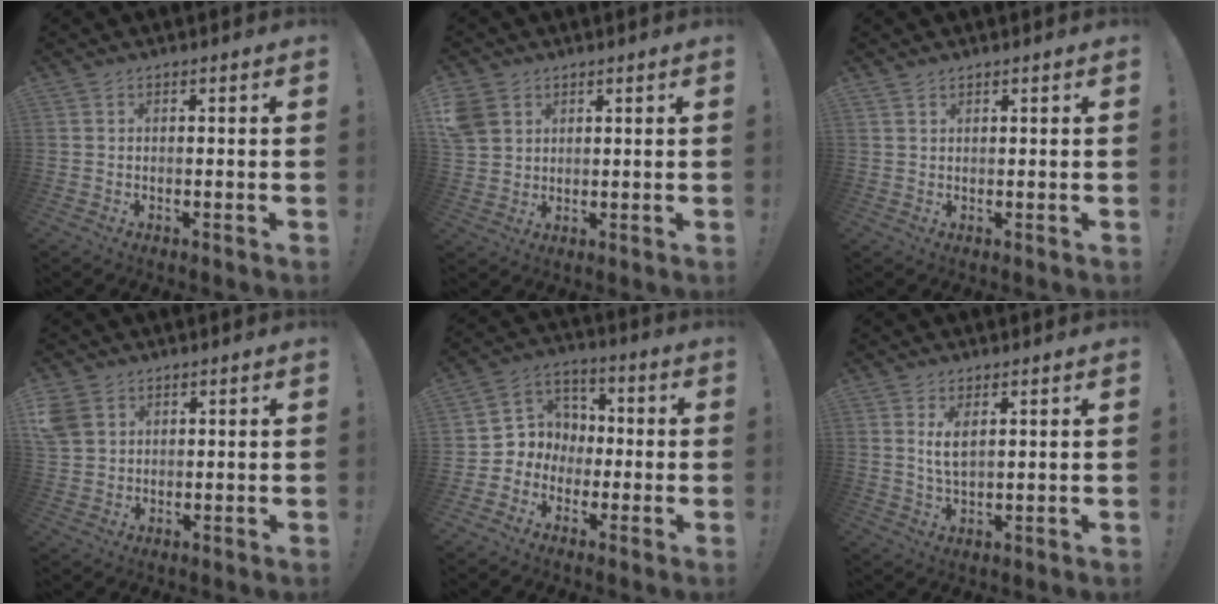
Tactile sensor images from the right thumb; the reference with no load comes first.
{"total": 6.4, "force": [3.3, 5.1, 2.1], "torque": [-0.054, -0.010, 0.070]}
{"total": 1.3, "force": [1.2, 0.5, 0.4], "torque": [-0.009, -0.004, 0.022]}
{"total": 5.8, "force": [2.9, 4.5, 2.3], "torque": [-0.053, -0.003, 0.060]}
{"total": 8.1, "force": [-2.7, 7.6, 1.1], "torque": [-0.022, 0.021, -0.039]}
{"total": 4.5, "force": [1.7, 1.9, 3.7], "torque": [-0.062, -0.007, 0.028]}